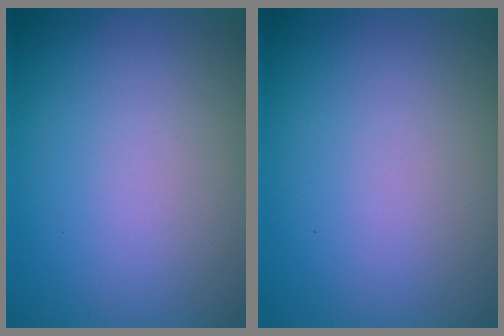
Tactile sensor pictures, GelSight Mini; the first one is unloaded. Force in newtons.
{"total": 0.0}